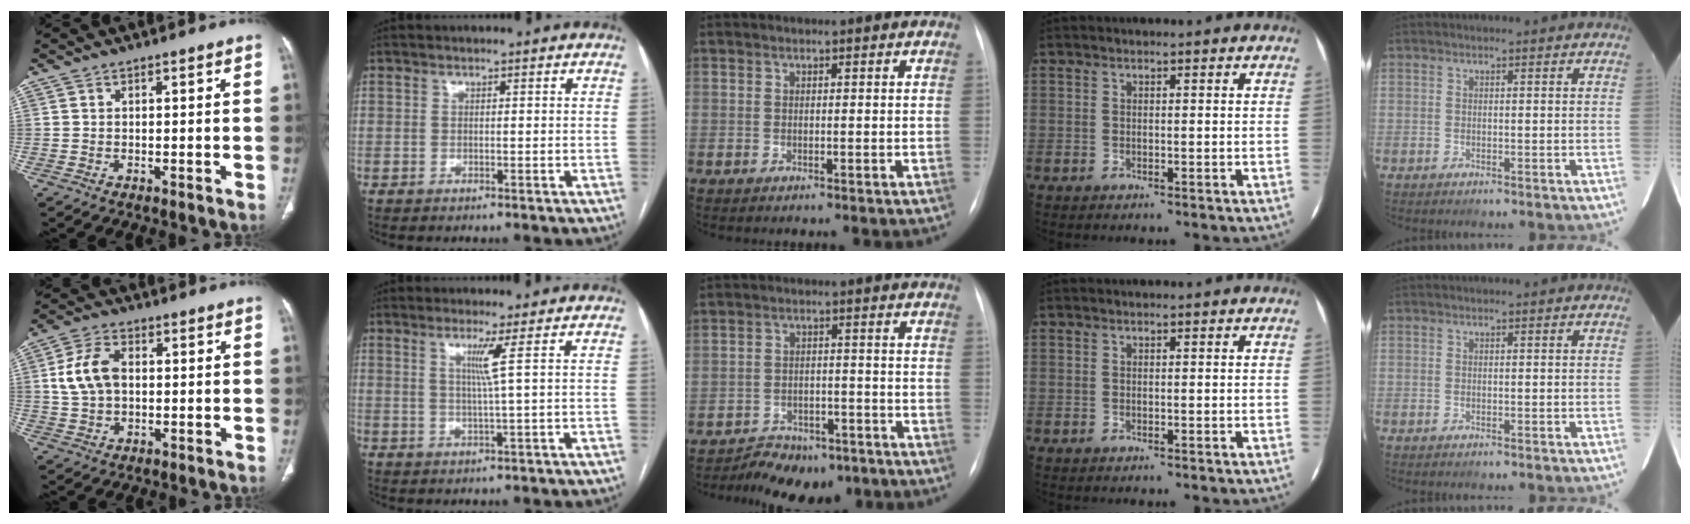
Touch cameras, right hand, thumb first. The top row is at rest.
{"thumb": {"total": 8.1, "force": [0.9, 5.3, 6.1], "torque": [-0.119, 0.014, 0.018]}, "index": {"total": 3.2, "force": [1.1, -1.4, 2.7], "torque": [-0.054, -0.007, 0.025]}, "middle": {"total": 8.1, "force": [-6.4, 4.3, 2.4], "torque": [-0.030, 0.012, -0.092]}}